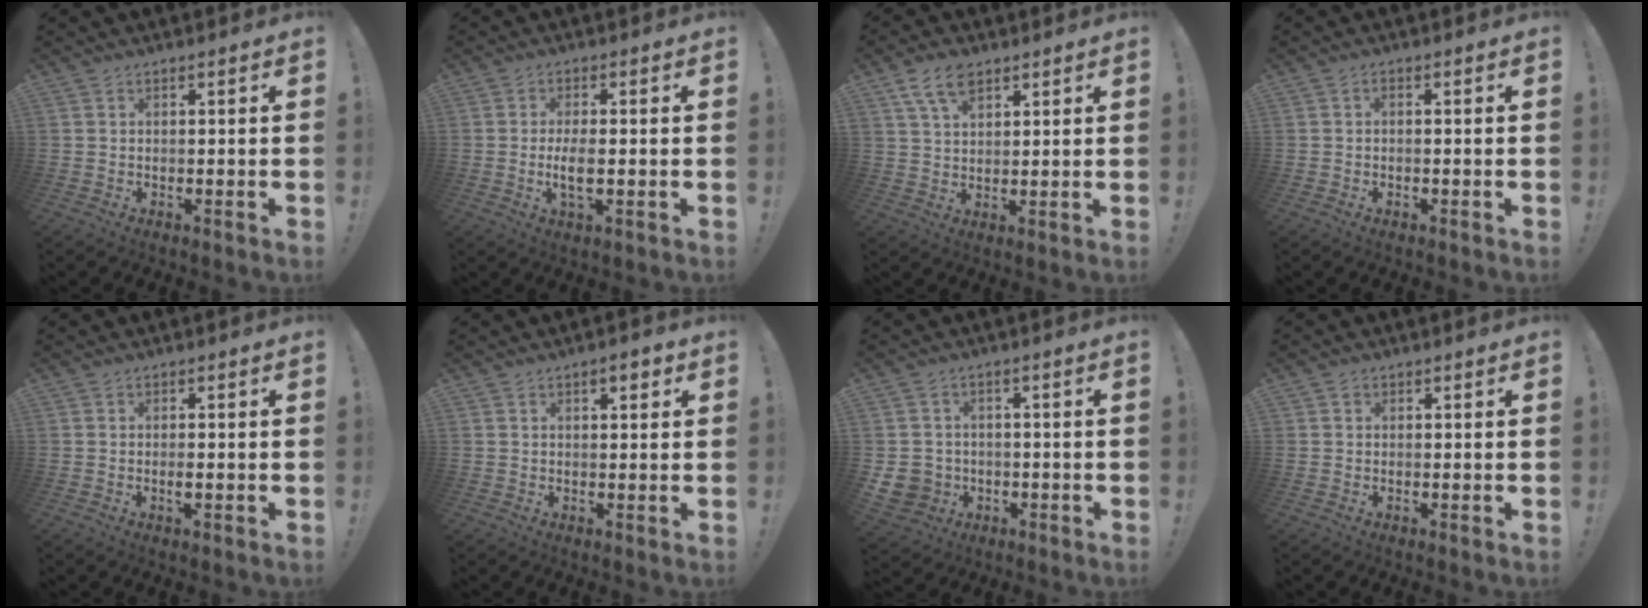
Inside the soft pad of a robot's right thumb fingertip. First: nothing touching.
{"total": 5.6, "force": [-0.9, 1.8, 5.3], "torque": [-0.114, -0.011, -0.022]}
{"total": 8.3, "force": [5.1, 4.4, 4.8], "torque": [-0.081, -0.013, 0.096]}
{"total": 1.1, "force": [-0.6, 0.2, 0.9], "torque": [-0.016, 0.003, -0.011]}
{"total": 1.6, "force": [-0.3, 0.3, 1.6], "torque": [-0.019, -0.005, -0.007]}
{"total": 3.1, "force": [1.5, 1.2, 2.4], "torque": [-0.032, -0.004, 0.022]}
{"total": 6.5, "force": [-1.3, 6.0, 2.2], "torque": [-0.051, 0.007, -0.020]}
{"total": 0.9, "force": [0.5, 0.8, 0.1], "torque": [0.007, -0.001, 0.007]}